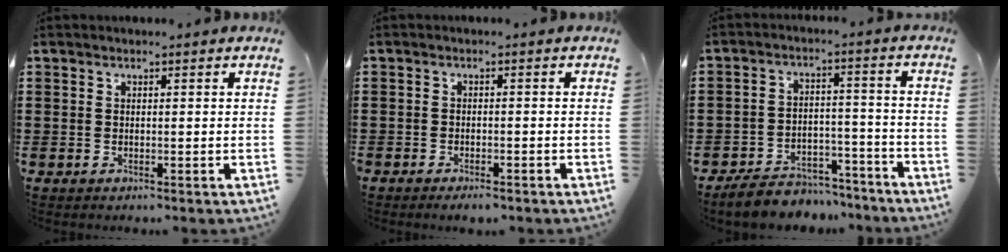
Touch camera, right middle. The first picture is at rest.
{"total": 1.3, "force": [-1.2, 0.2, 0.3], "torque": [-0.012, -0.003, -0.023]}
{"total": 6.2, "force": [-6.0, 1.5, 0.4], "torque": [-0.003, 0.020, -0.120]}